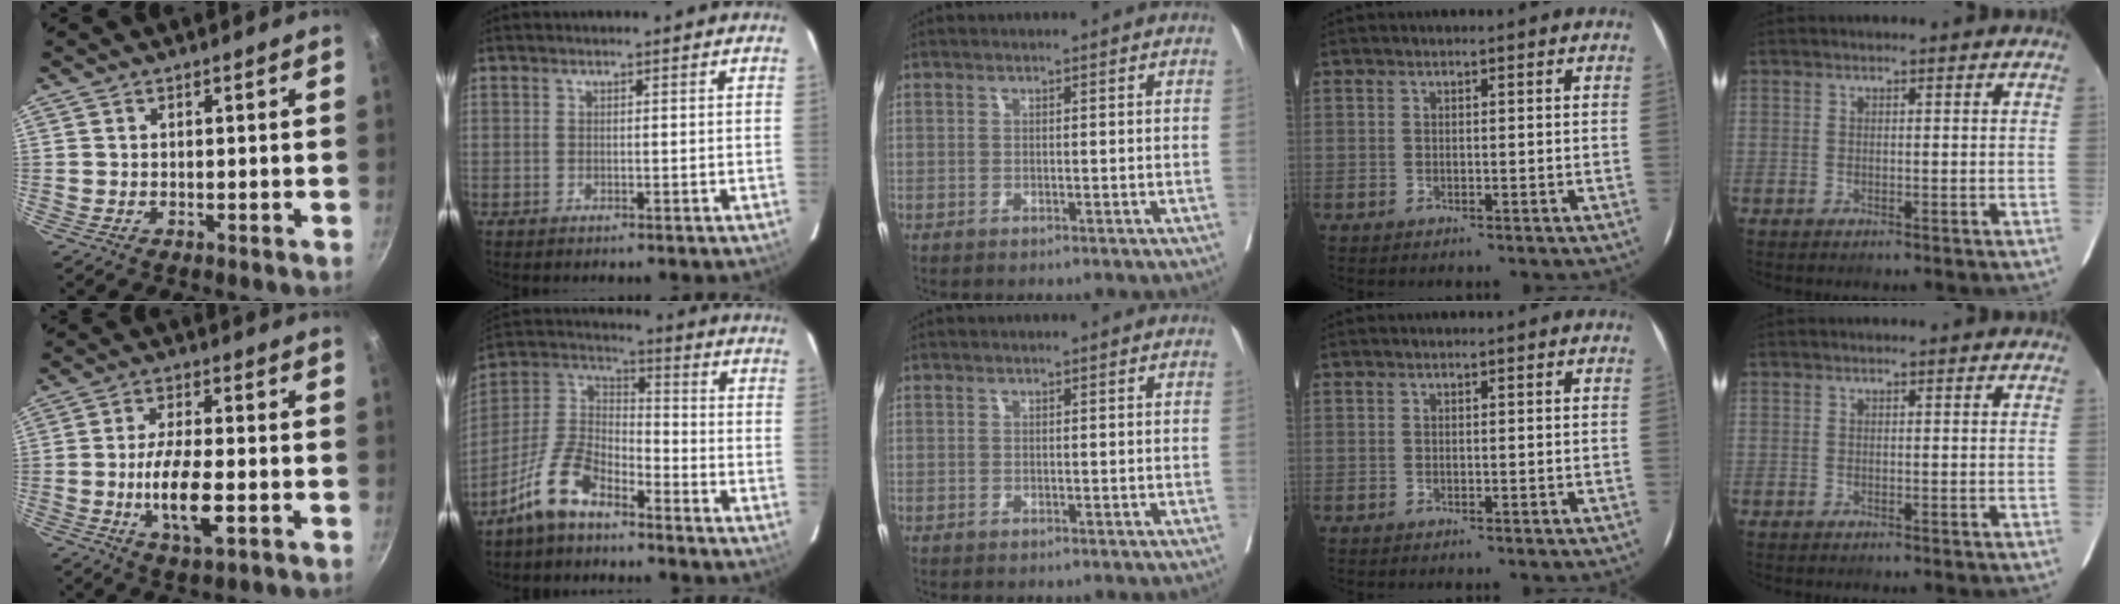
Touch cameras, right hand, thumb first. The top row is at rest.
{"thumb": {"total": 10.4, "force": [-2.5, 3.9, 9.4], "torque": [-0.170, 0.004, -0.044]}, "index": {"total": 10.0, "force": [-7.4, 3.9, 5.5], "torque": [-0.129, 0.018, -0.150]}}